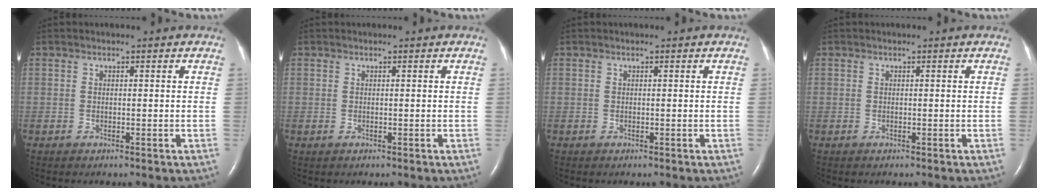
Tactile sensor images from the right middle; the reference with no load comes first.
{"total": 0.0}
{"total": 0.0}
{"total": 0.0}